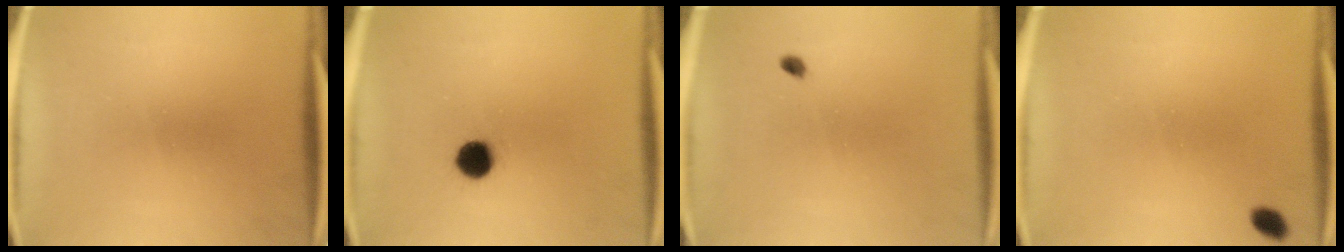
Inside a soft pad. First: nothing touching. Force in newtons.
{"total": 5.9}
{"total": 1.6}
{"total": 1.8}